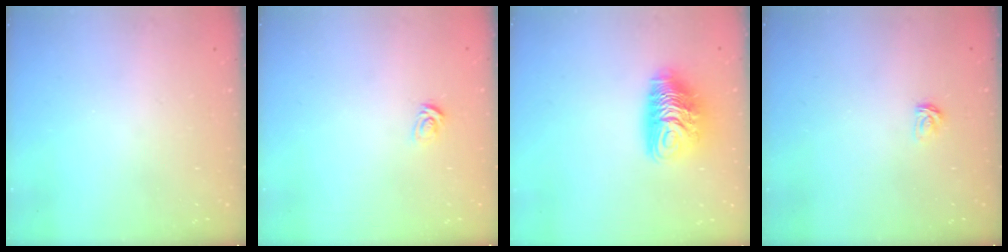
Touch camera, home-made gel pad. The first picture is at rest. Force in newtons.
{"total": 3.7, "press": 3.7, "slide": 0.2}
{"total": 10.6, "press": 10.5, "slide": 1.0}
{"total": 3.1, "press": 3.0, "slide": 0.4}